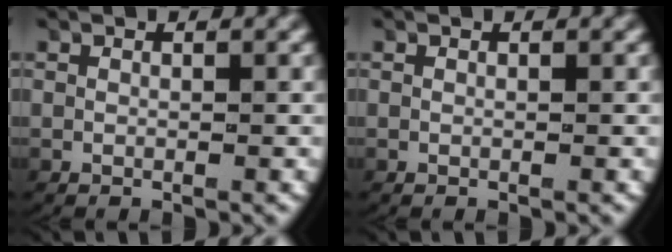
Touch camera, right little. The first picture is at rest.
{"total": 0.0}